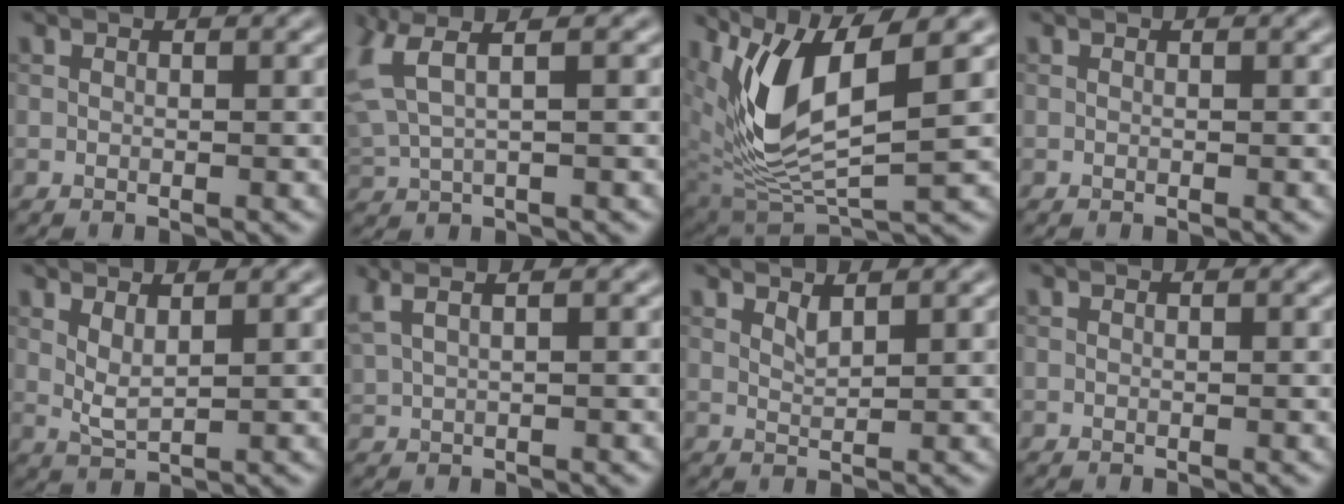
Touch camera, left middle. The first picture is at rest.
{"total": 4.7, "force": [2.6, 1.5, 3.7], "torque": [-0.094, 0.009, 0.055]}
{"total": 7.9, "force": [2.5, 3.2, 6.8], "torque": [-0.153, -0.019, 0.054]}
{"total": 0.0}
{"total": 1.9, "force": [1.1, 0.4, 1.5], "torque": [-0.036, -0.006, 0.025]}
{"total": 4.2, "force": [2.8, 1.7, 2.7], "torque": [-0.044, 0.027, 0.033]}
{"total": 1.2, "force": [1.0, 0.1, 0.7], "torque": [-0.016, 0.000, 0.017]}
{"total": 0.0}